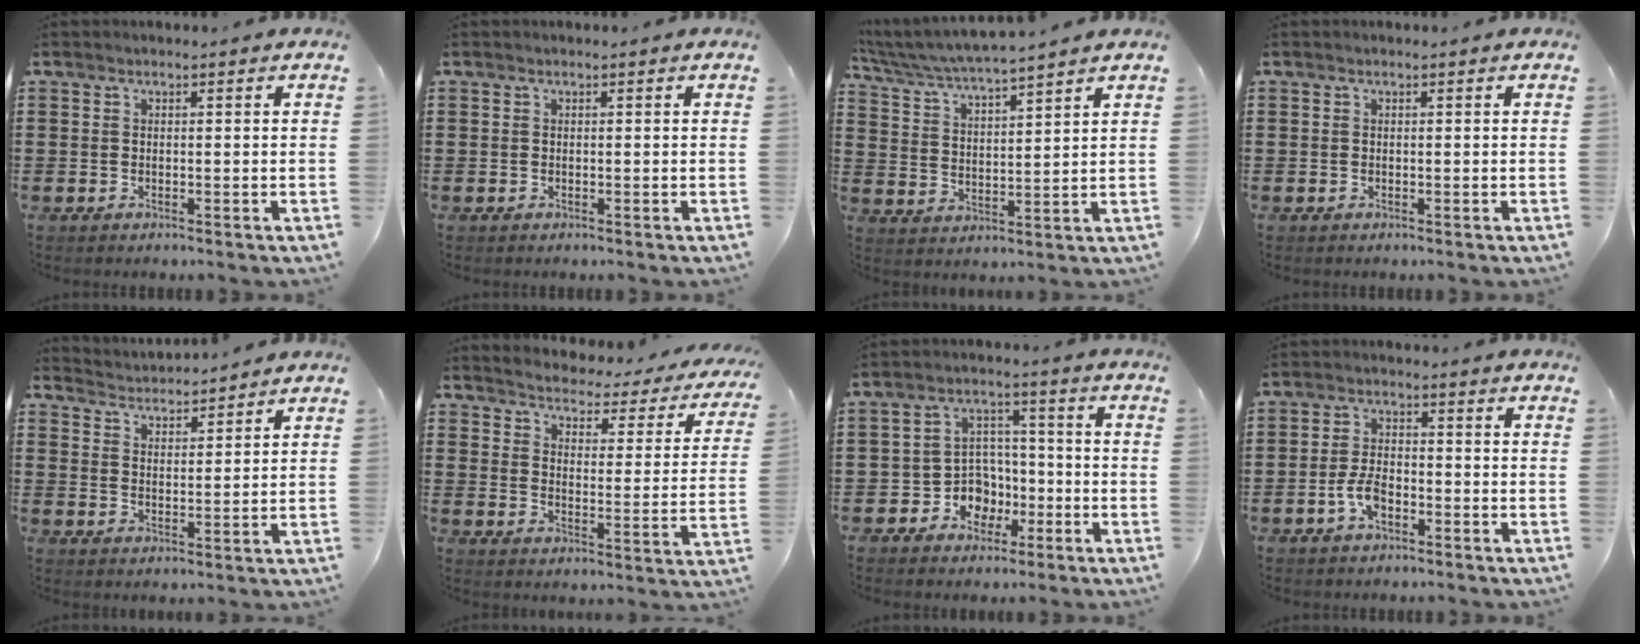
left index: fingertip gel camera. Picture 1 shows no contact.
{"total": 0.0}
{"total": 4.5, "force": [4.3, -0.3, 1.4], "torque": [-0.047, -0.030, 0.071]}
{"total": 0.0}
{"total": 3.1, "force": [3.0, -0.2, -0.6], "torque": [0.003, -0.016, 0.056]}
{"total": 2.6, "force": [2.6, 0.1, 0.2], "torque": [-0.025, -0.031, 0.034]}
{"total": 6.4, "force": [-2.4, 5.7, 1.9], "torque": [-0.047, 0.015, -0.040]}
{"total": 4.5, "force": [-2.0, 2.2, 3.3], "torque": [-0.086, -0.003, -0.044]}